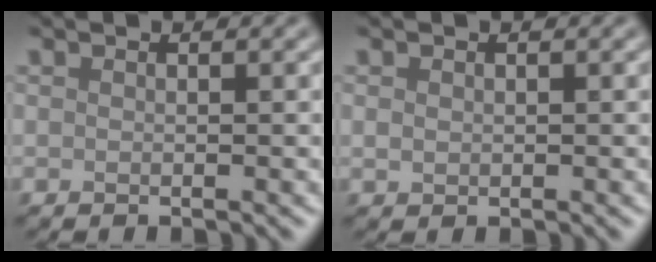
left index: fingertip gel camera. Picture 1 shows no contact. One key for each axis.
{"total": 0.7, "fx": 0.2, "fy": 0.6, "fz": 0.3, "tx": -0.006, "ty": -0.002, "tz": 0.004}